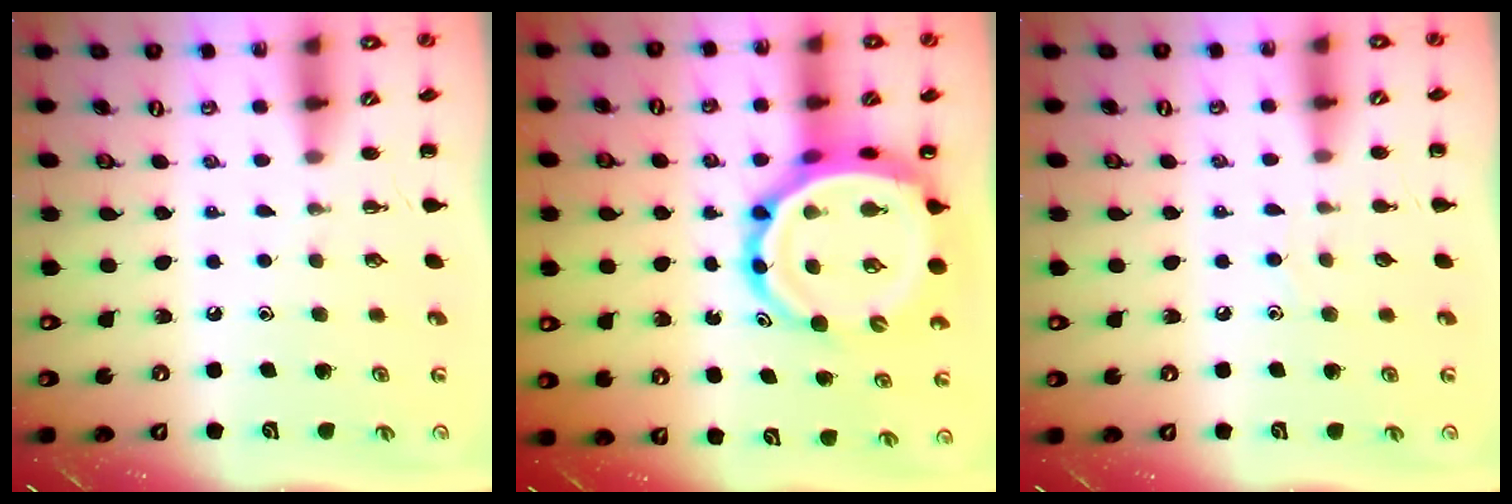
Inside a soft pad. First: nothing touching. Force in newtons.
{"total": 16.2, "press": 15.5, "slide": 4.5}
{"total": 2.5, "press": 2.3, "slide": 0.9}